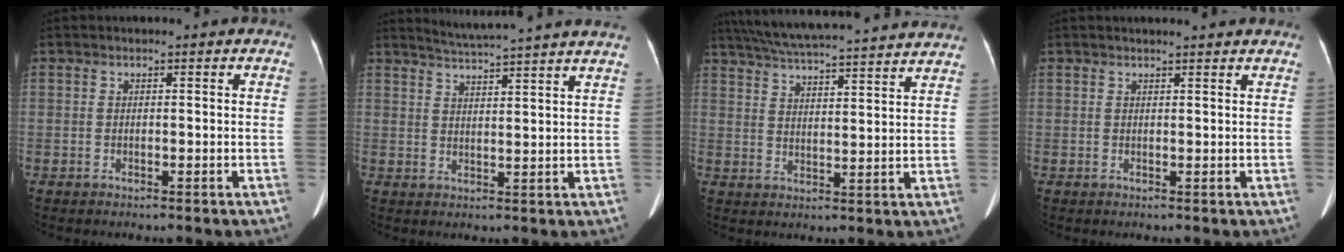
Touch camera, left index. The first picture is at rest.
{"total": 12.6, "force": [11.6, -1.5, 4.6], "torque": [-0.085, -0.010, 0.148]}
{"total": 24.6, "force": [22.5, 1.4, 9.9], "torque": [-0.170, 0.012, 0.302]}
{"total": 4.9, "force": [4.6, 0.3, 1.8], "torque": [-0.023, 0.014, 0.047]}